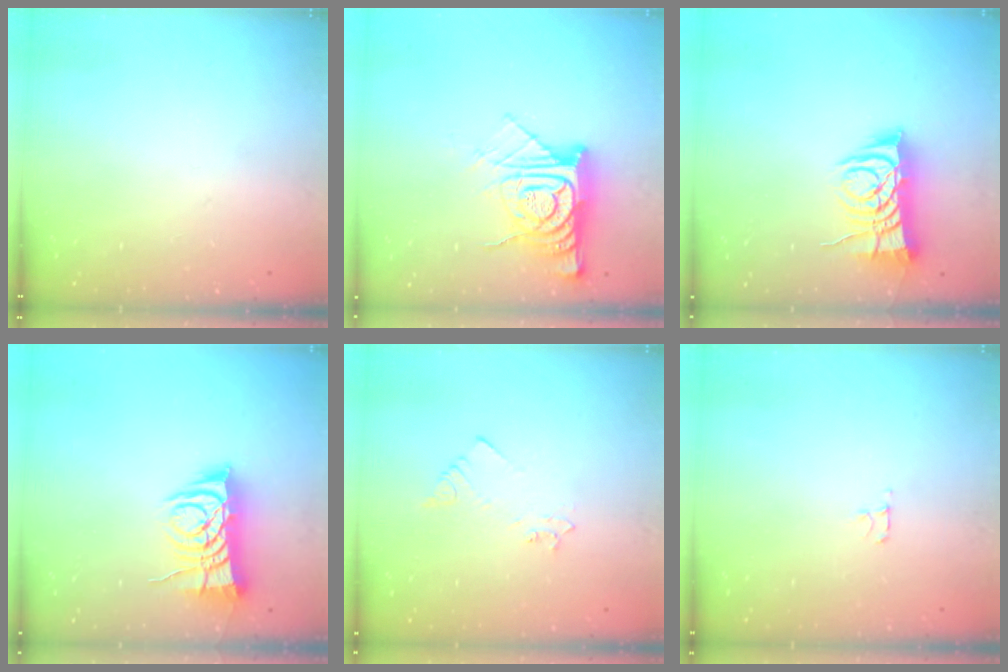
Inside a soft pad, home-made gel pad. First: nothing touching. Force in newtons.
{"total": 14.6, "press": 14.5, "slide": 1.4}
{"total": 9.2, "press": 9.1, "slide": 1.1}
{"total": 9.2, "press": 9.1, "slide": 1.1}
{"total": 2.5, "press": 2.5, "slide": 0.3}
{"total": 2.7, "press": 2.7, "slide": 0.3}